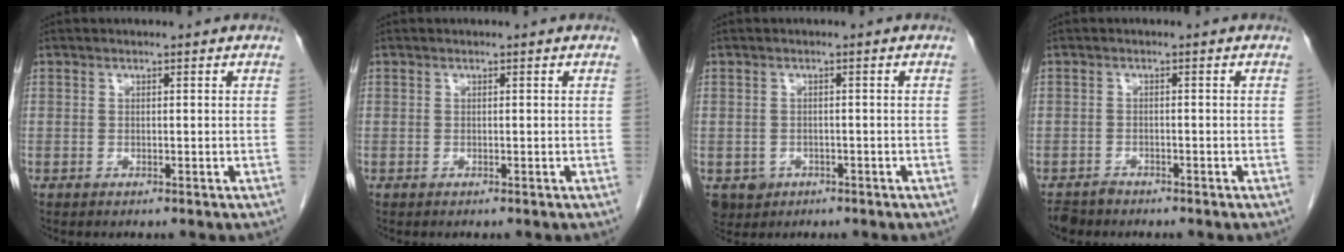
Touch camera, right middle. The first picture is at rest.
{"total": 0.0}
{"total": 3.7, "force": [-1.7, 3.2, 0.8], "torque": [-0.014, 0.001, -0.023]}
{"total": 2.4, "force": [-2.1, 0.9, 0.4], "torque": [-0.010, -0.004, -0.034]}